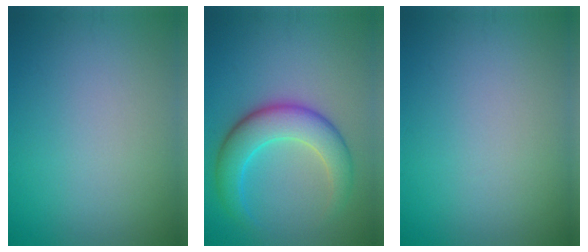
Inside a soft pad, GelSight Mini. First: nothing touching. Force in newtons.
{"total": 6.1, "press": 6.1, "slide": 0.2}
{"total": 0.0}